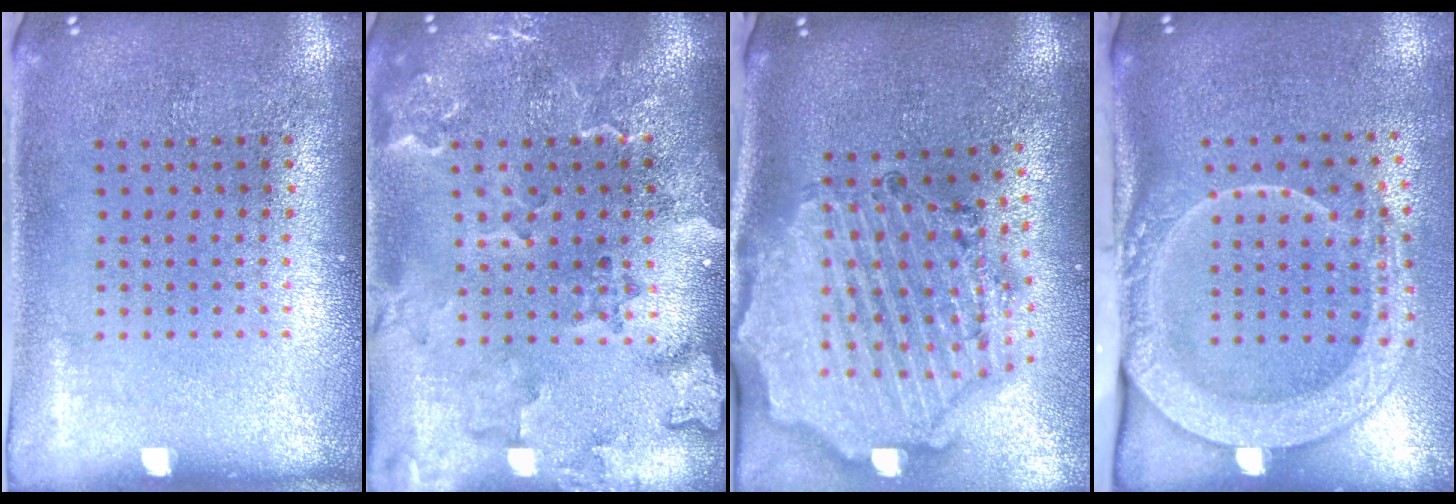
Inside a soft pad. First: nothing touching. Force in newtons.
{"total": 2.4, "press": 2.2, "slide": 0.9}
{"total": 2.9, "press": 2.6, "slide": 1.2}
{"total": 2.7, "press": 2.1, "slide": 1.7}